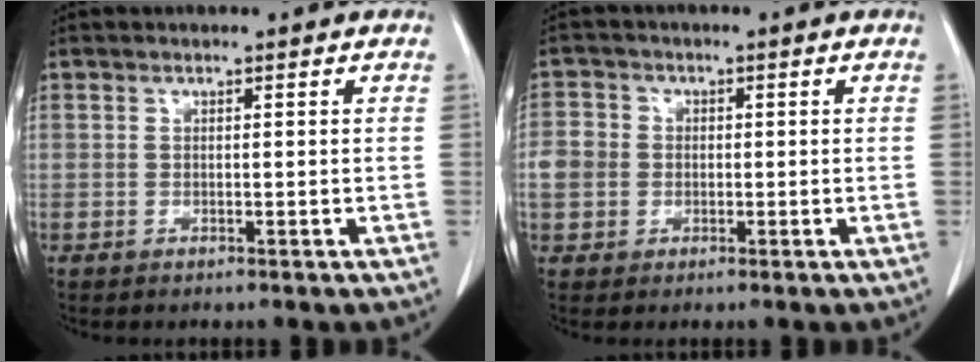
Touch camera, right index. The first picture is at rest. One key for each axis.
{"total": 4.7, "fx": -0.4, "fy": 4.4, "fz": 1.7, "tx": -0.039, "ty": 0.015, "tz": -0.008}